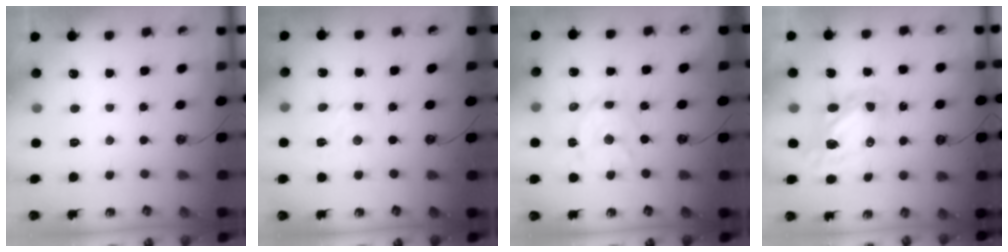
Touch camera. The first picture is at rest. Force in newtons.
{"total": 3.1, "press": 3.1, "slide": 0.4}
{"total": 12.6, "press": 12.5, "slide": 1.1}
{"total": 9.8, "press": 9.7, "slide": 1.1}